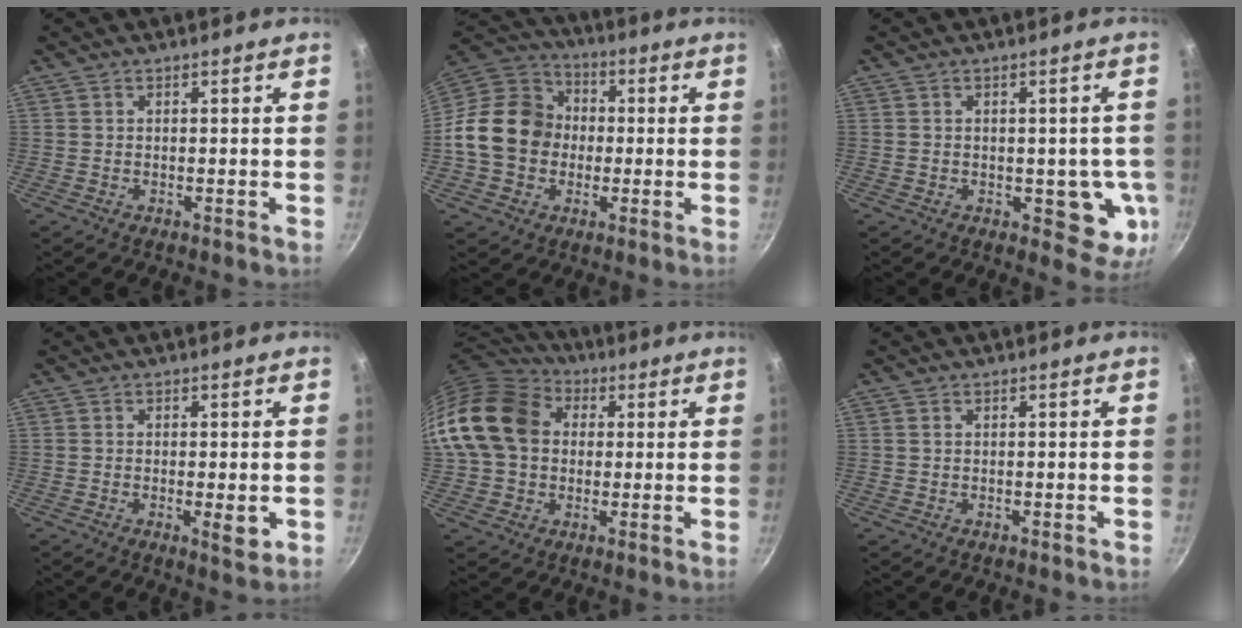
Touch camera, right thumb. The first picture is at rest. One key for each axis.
{"total": 16.8, "fx": -1.1, "fy": 14.2, "fz": 8.9, "tx": -0.135, "ty": 0.037, "tz": -0.033}
{"total": 7.9, "fx": -1.1, "fy": 4.5, "fz": 6.4, "tx": -0.042, "ty": -0.009, "tz": -0.012}
{"total": 3.8, "fx": -0.8, "fy": 1.2, "fz": 3.5, "tx": -0.056, "ty": -0.008, "tz": -0.011}
{"total": 18.5, "fx": 2.9, "fy": 14.6, "fz": 11.0, "tx": -0.195, "ty": 0.034, "tz": 0.041}
{"total": 0.7, "fx": 0.1, "fy": 0.5, "fz": 0.4, "tx": -0.005, "ty": 0.002, "tz": 0.001}